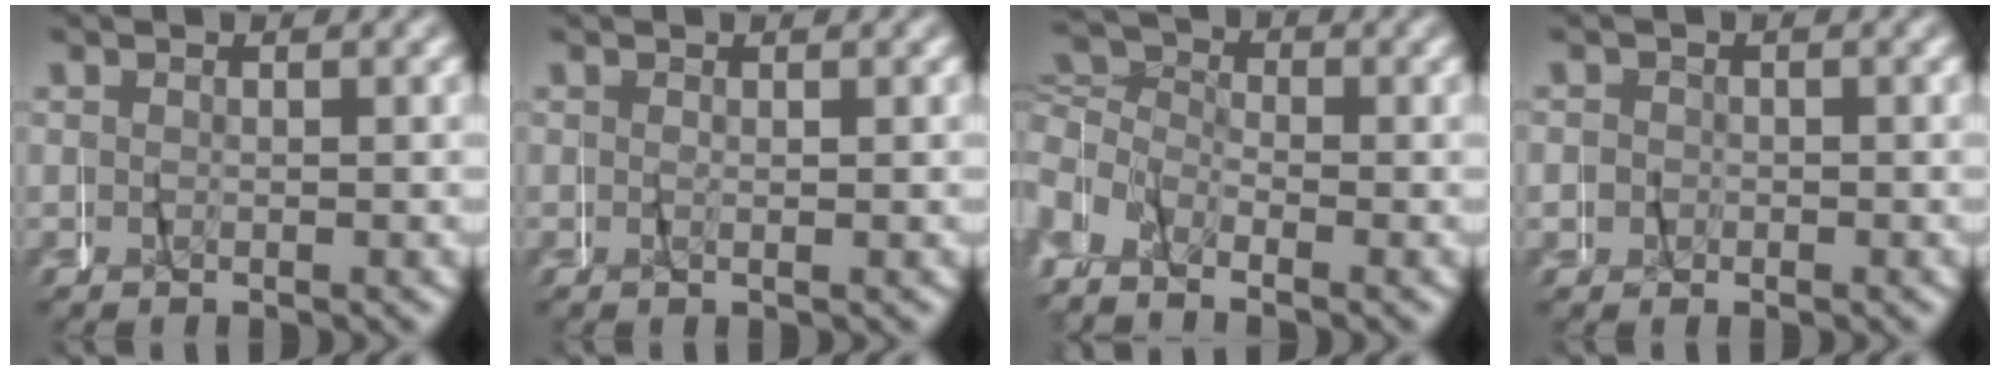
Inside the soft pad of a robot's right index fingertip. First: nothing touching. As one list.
[{"total": 0.0}, {"total": 5.1, "force": [0.8, 4.0, 3.1], "torque": [-0.064, 0.013, -0.001]}, {"total": 2.4, "force": [0.2, 2.4, 0.4], "torque": [-0.003, 0.009, -0.004]}]